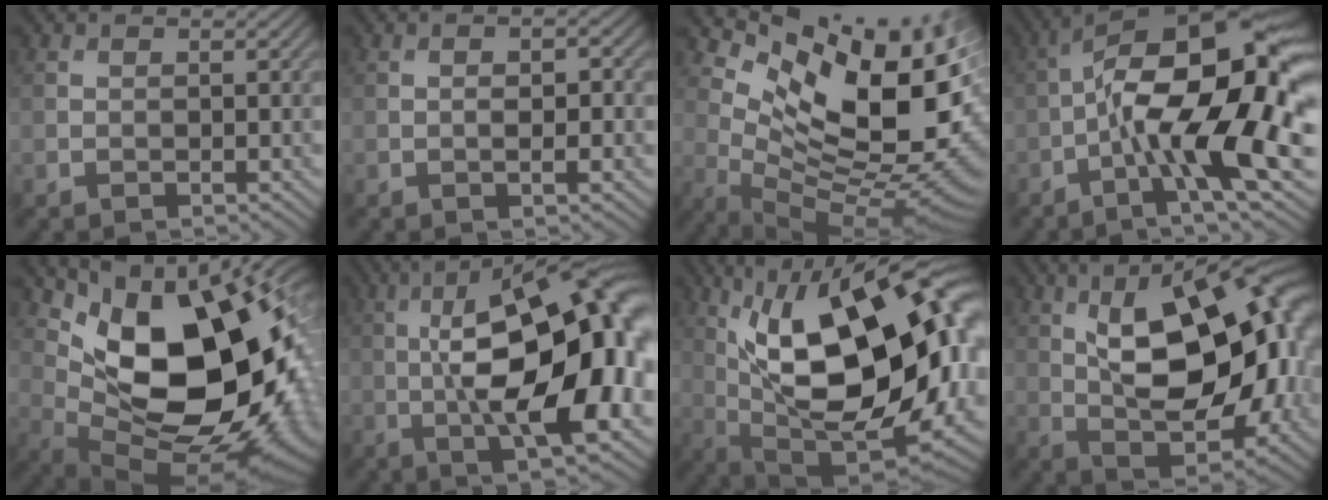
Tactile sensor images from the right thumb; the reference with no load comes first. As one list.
[{"total": 2.7, "force": [-0.2, 0.9, 2.6], "torque": [-0.044, -0.002, 0.000]}, {"total": 17.9, "force": [6.2, 8.7, 14.4], "torque": [-0.223, -0.006, 0.128]}, {"total": 17.1, "force": [-3.3, 4.9, 16.0], "torque": [-0.265, 0.013, -0.064]}, {"total": 18.1, "force": [3.2, 10.3, 14.5], "torque": [-0.216, -0.010, 0.061]}, {"total": 19.4, "force": [-0.5, 7.1, 18.0], "torque": [-0.275, 0.029, -0.018]}, {"total": 21.0, "force": [3.2, 9.7, 18.3], "torque": [-0.302, 0.025, 0.042]}, {"total": 18.3, "force": [2.4, 8.7, 15.9], "torque": [-0.231, 0.024, 0.021]}]